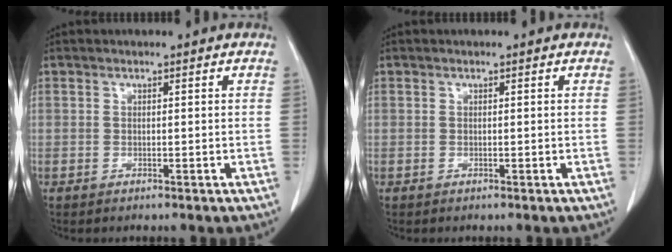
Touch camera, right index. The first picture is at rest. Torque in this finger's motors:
{"motor_torque": [-0.03, 0.08, -0.03, 0.00]}